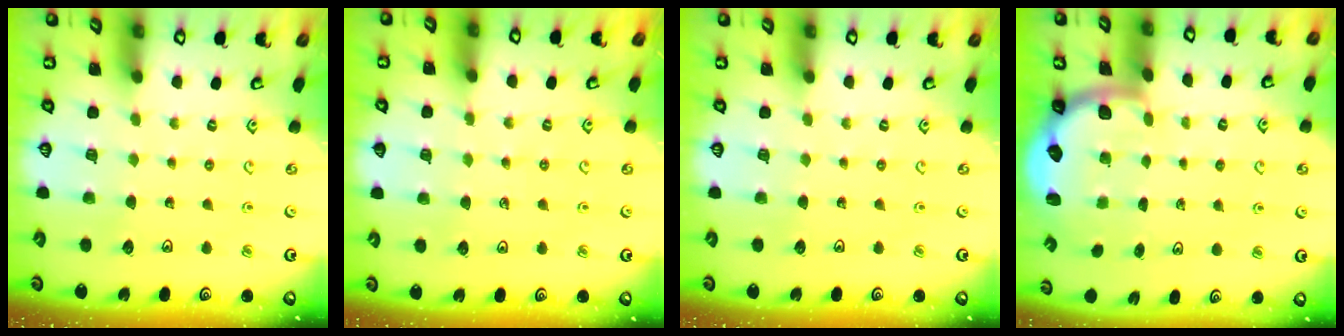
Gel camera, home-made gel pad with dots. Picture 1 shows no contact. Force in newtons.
{"total": 4.1, "press": 3.7, "slide": 1.8}
{"total": 0.0}
{"total": 2.1, "press": 1.9, "slide": 1.0}